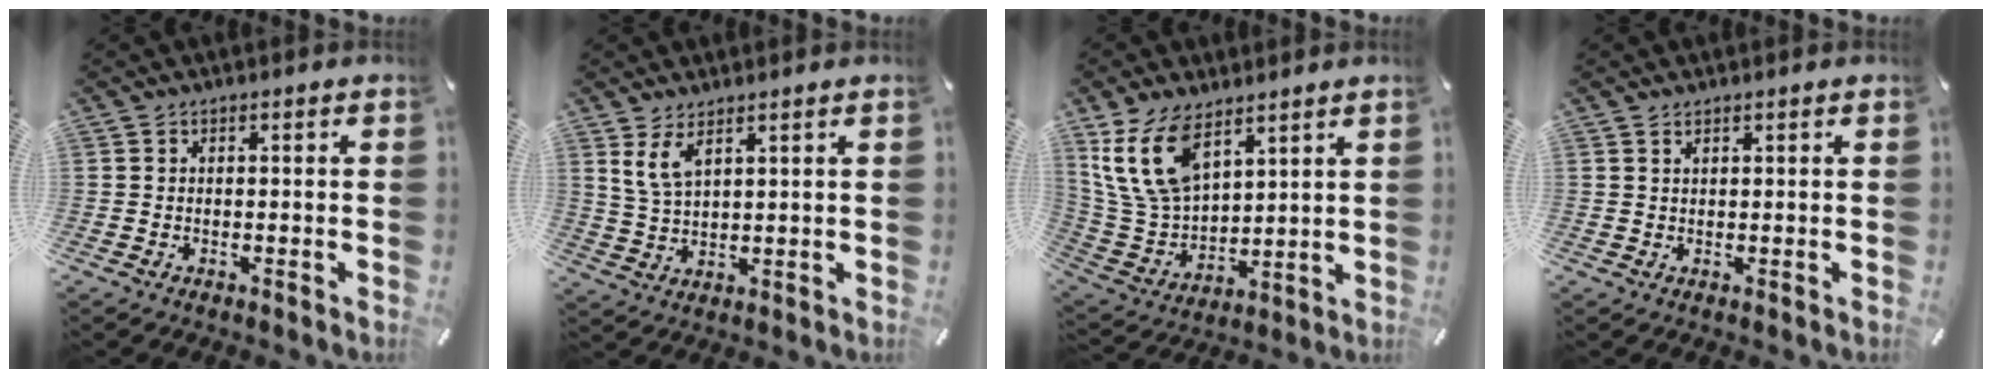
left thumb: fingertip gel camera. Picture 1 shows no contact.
{"total": 5.6, "force": [3.6, 2.2, 3.7], "torque": [-0.087, -0.010, 0.064]}
{"total": 14.7, "force": [8.6, 8.5, 8.3], "torque": [-0.218, -0.031, 0.162]}
{"total": 0.7, "force": [0.5, 0.2, 0.4], "torque": [-0.009, -0.001, 0.010]}